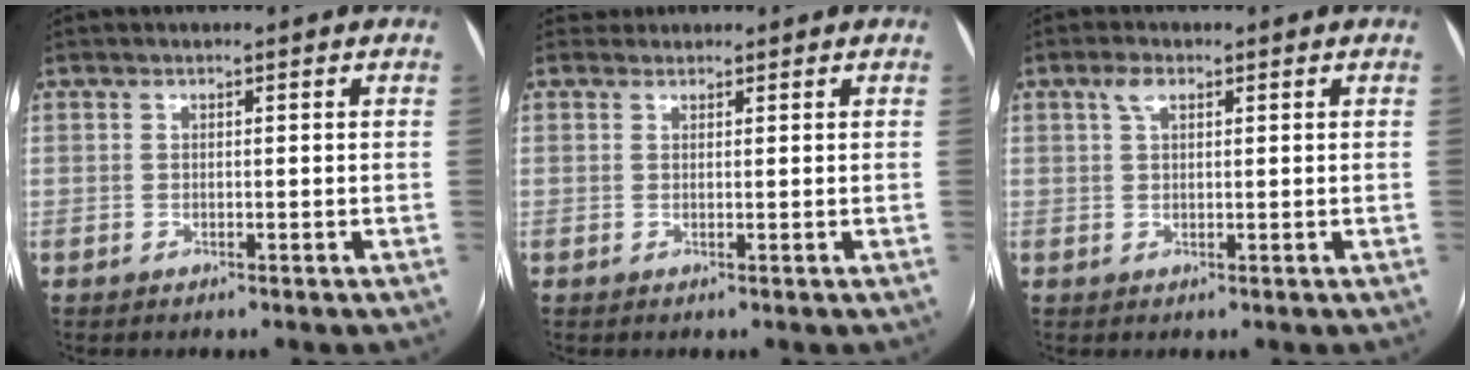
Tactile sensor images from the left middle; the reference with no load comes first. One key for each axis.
{"total": 1.4, "fx": 1.2, "fy": 0.6, "fz": -0.4, "tx": 0.003, "ty": 0.010, "tz": 0.018}
{"total": 2.2, "fx": 1.2, "fy": 0.9, "fz": 1.7, "tx": -0.040, "ty": 0.010, "tz": 0.027}